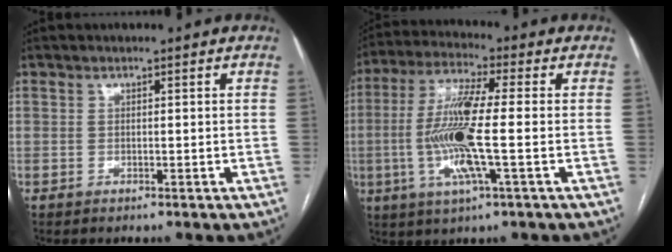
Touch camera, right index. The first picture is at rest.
{"total": 12.5, "force": [-1.7, 0.7, 12.4], "torque": [-0.256, -0.006, -0.039]}